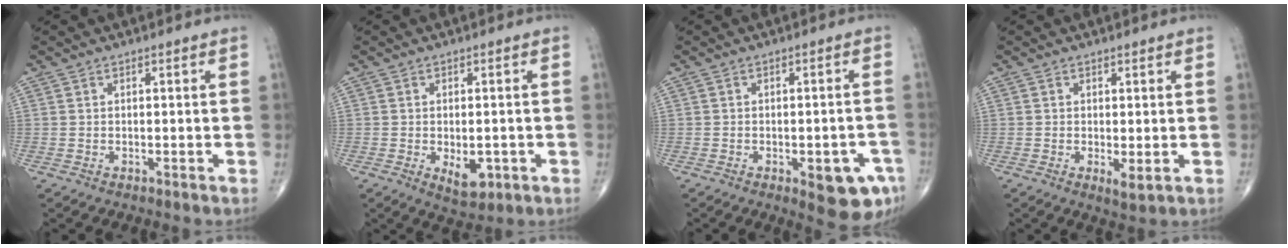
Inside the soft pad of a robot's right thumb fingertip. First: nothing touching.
{"total": 5.3, "force": [-1.4, 2.9, 4.3], "torque": [-0.051, -0.006, -0.013]}
{"total": 8.6, "force": [-3.6, 3.3, 7.1], "torque": [-0.068, 0.011, -0.037]}
{"total": 2.4, "force": [-0.3, 0.8, 2.2], "torque": [-0.039, -0.010, -0.006]}